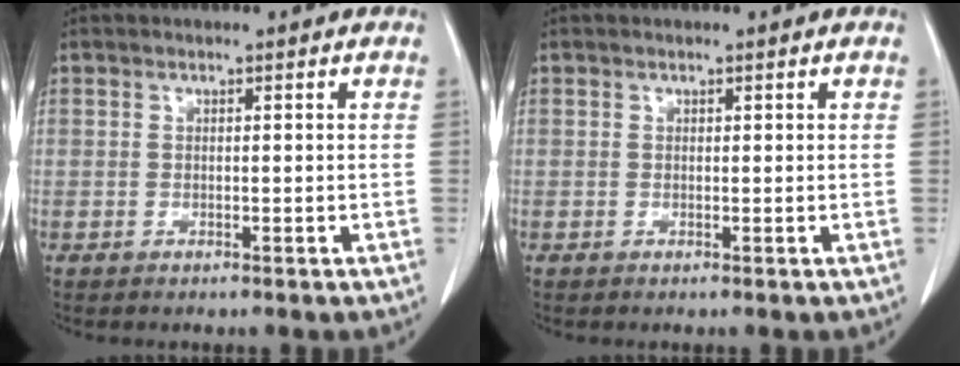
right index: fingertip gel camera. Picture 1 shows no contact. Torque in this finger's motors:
{"motor_torque": [-0.07, 0.03, 0.00, 0.01]}